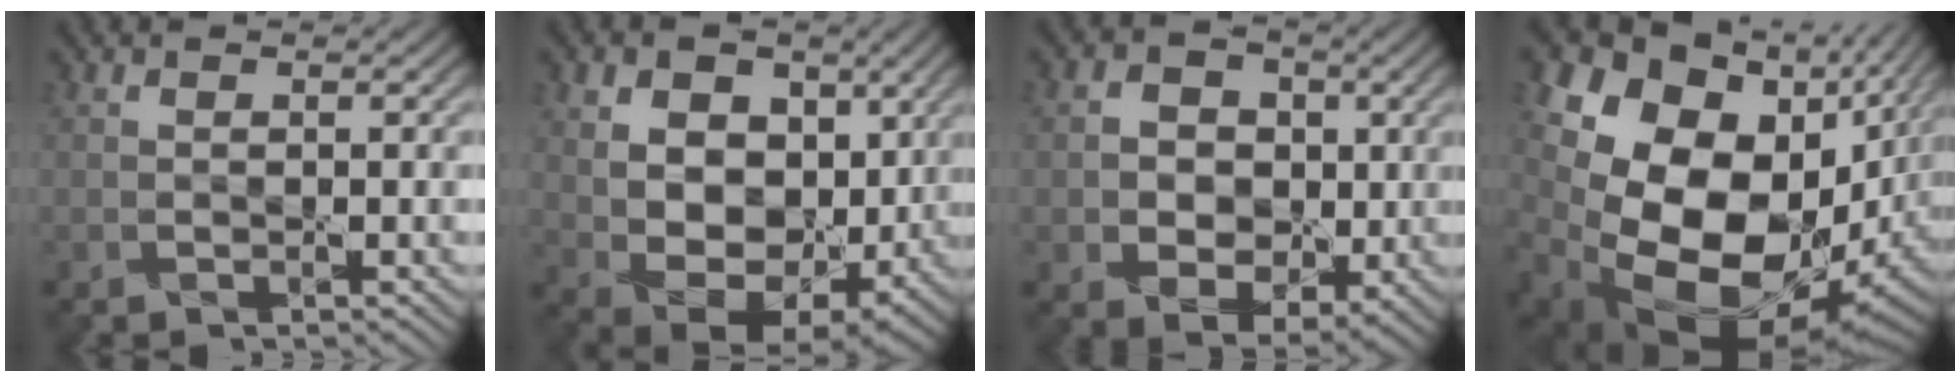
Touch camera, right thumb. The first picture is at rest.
{"total": 12.4, "force": [2.6, 8.9, 8.3], "torque": [-0.167, -0.001, 0.044]}
{"total": 6.7, "force": [0.0, 5.6, 3.8], "torque": [-0.086, -0.006, -0.002]}
{"total": 21.3, "force": [1.9, 15.3, 14.7], "torque": [-0.291, -0.034, 0.080]}